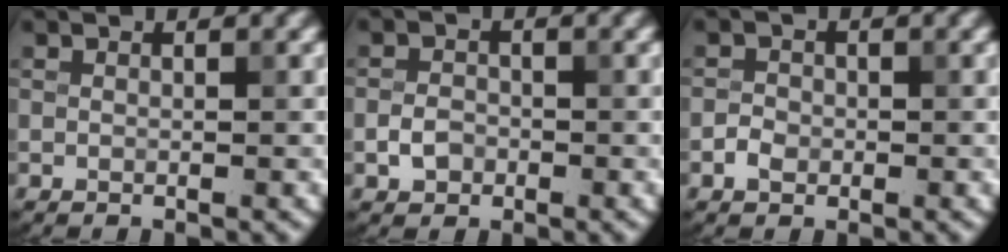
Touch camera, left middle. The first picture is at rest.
{"total": 1.8, "force": [-0.7, 1.4, 0.8], "torque": [-0.013, 0.001, -0.017]}
{"total": 1.4, "force": [-0.6, 1.1, 0.7], "torque": [-0.008, 0.003, -0.014]}